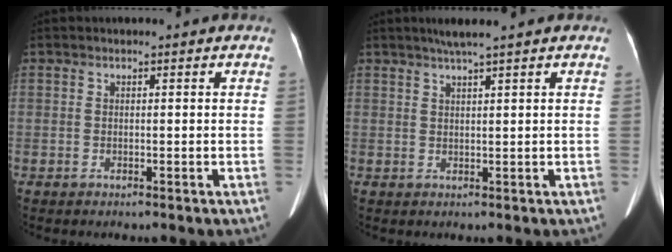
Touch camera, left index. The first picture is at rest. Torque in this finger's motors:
{"motor_torque": [0.06, -0.14, -0.12, 0.00]}